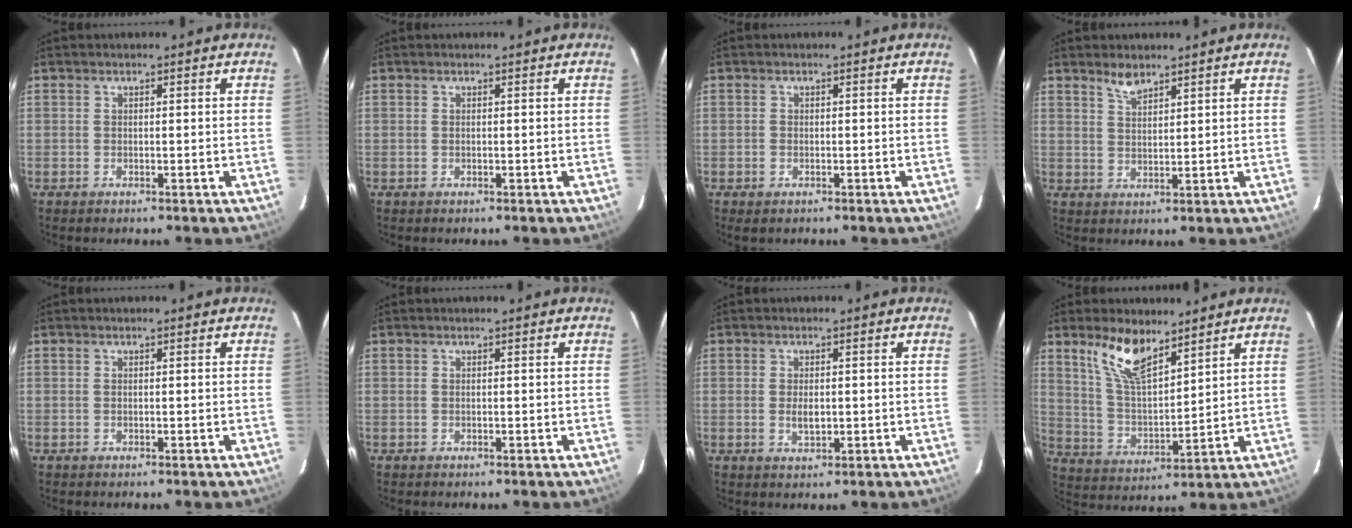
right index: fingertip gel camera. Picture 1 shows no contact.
{"total": 0.0}
{"total": 1.4, "force": [-0.8, 1.0, 0.5], "torque": [-0.009, -0.001, -0.013]}
{"total": 3.2, "force": [2.7, 0.9, 1.5], "torque": [-0.026, 0.003, 0.051]}
{"total": 0.0}
{"total": 0.0}
{"total": 2.7, "force": [-0.3, 1.5, 2.3], "torque": [-0.040, -0.004, -0.003]}
{"total": 10.6, "force": [7.5, 3.7, 6.6], "torque": [-0.126, 0.005, 0.151]}